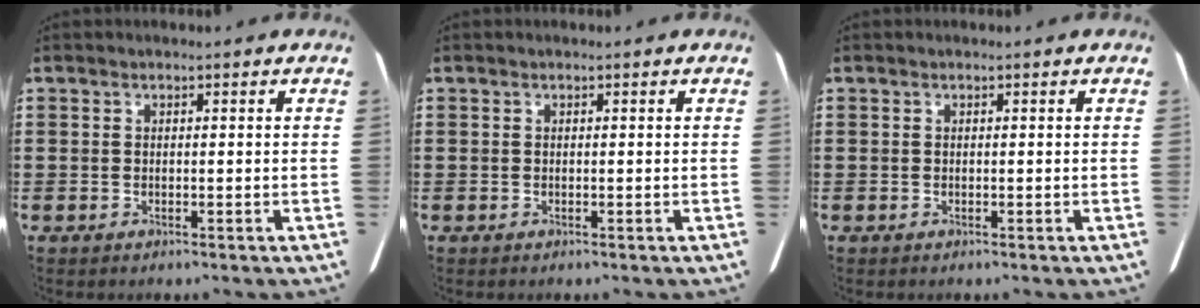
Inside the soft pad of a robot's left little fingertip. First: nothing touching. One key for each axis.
{"total": 0.0}
{"total": 0.0}